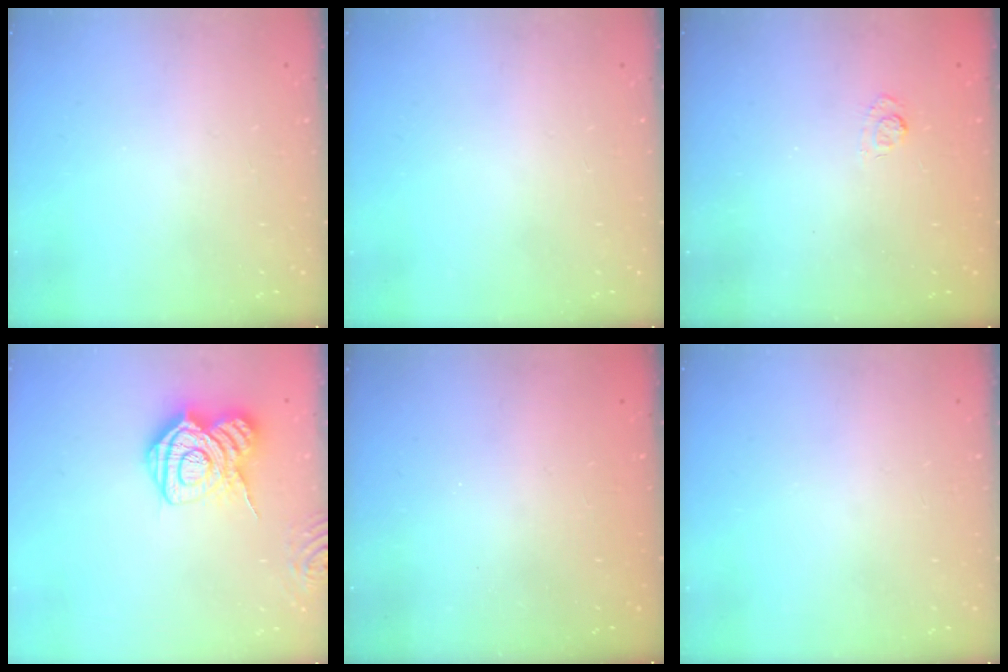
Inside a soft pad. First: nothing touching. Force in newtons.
{"total": 0.0}
{"total": 2.7, "press": 2.3, "slide": 1.5}
{"total": 13.5, "press": 13.5, "slide": 0.9}
{"total": 2.4, "press": 2.2, "slide": 0.8}
{"total": 0.0}